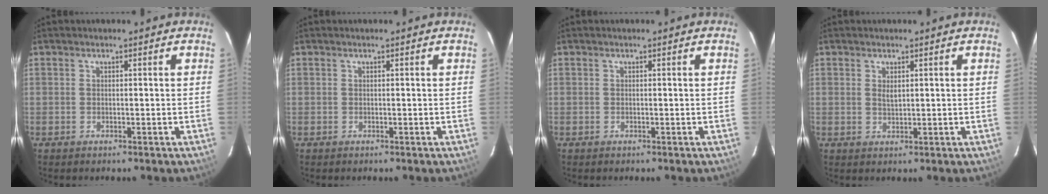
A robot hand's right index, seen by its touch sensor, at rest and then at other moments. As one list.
[{"total": 0.0}, {"total": 0.0}, {"total": 1.7, "force": [0.6, 0.8, 1.4], "torque": [-0.025, 0.000, 0.012]}]